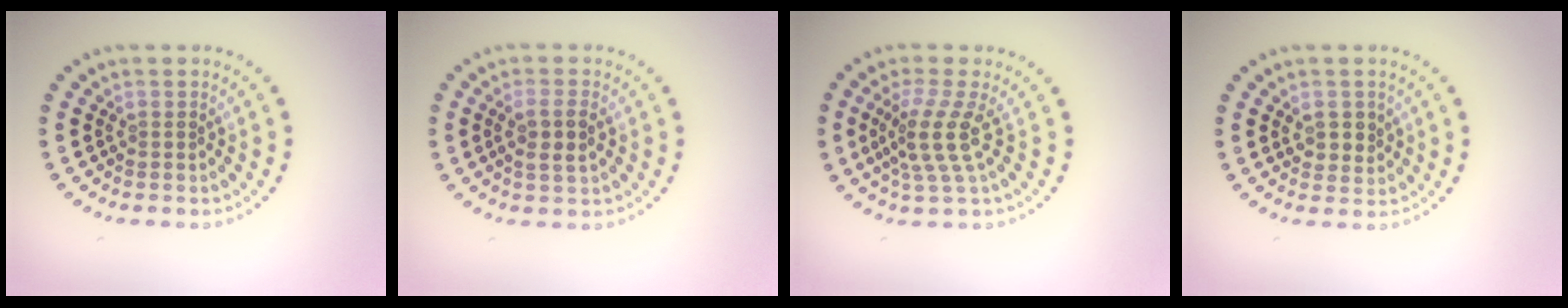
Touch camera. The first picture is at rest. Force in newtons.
{"total": 2.4, "press": 2.3, "slide": 0.8}
{"total": 3.6, "press": 2.7, "slide": 2.4}
{"total": 2.0, "press": 2.0, "slide": 0.6}